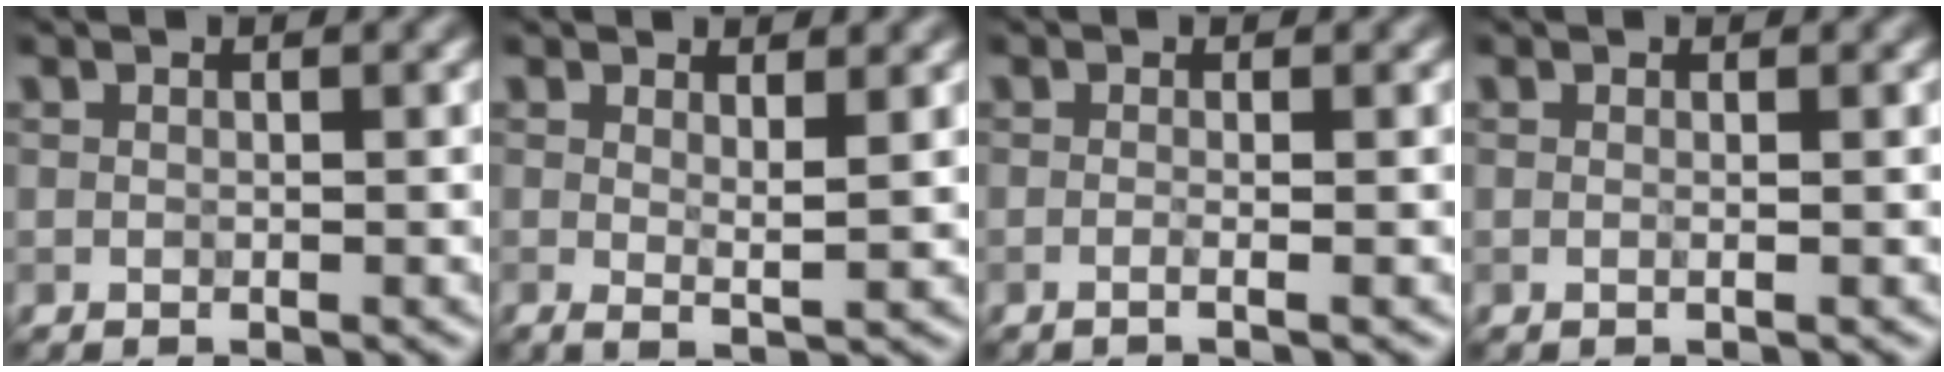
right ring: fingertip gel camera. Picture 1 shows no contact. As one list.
[{"total": 1.7, "force": [0.8, 0.3, 1.5], "torque": [-0.021, -0.007, 0.013]}, {"total": 2.2, "force": [0.0, 1.1, 1.9], "torque": [-0.003, -0.009, -0.028]}, {"total": 0.8, "force": [0.0, 0.3, 0.7], "torque": [-0.007, -0.005, -0.006]}]